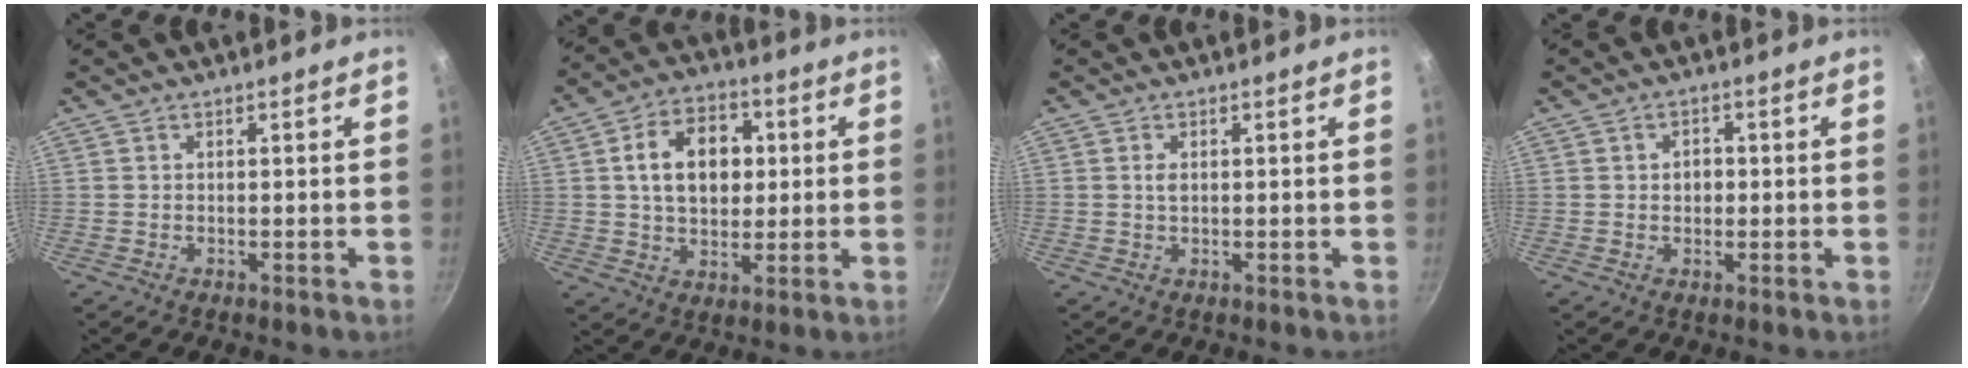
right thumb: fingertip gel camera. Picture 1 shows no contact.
{"total": 13.7, "force": [2.2, 9.7, 9.3], "torque": [-0.118, 0.012, 0.029]}
{"total": 1.4, "force": [0.3, 0.8, 1.1], "torque": [-0.020, 0.000, 0.004]}
{"total": 2.8, "force": [0.1, 2.2, 1.6], "torque": [-0.011, 0.005, 0.000]}